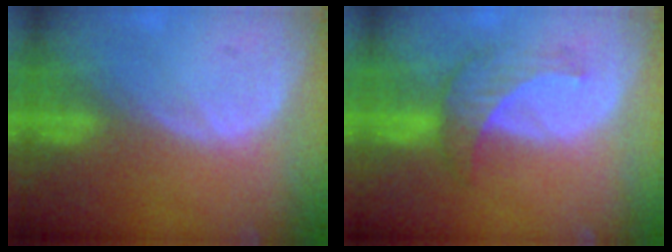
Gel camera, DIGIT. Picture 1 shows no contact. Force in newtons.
{"total": 4.8, "press": 4.8, "slide": 0.5}